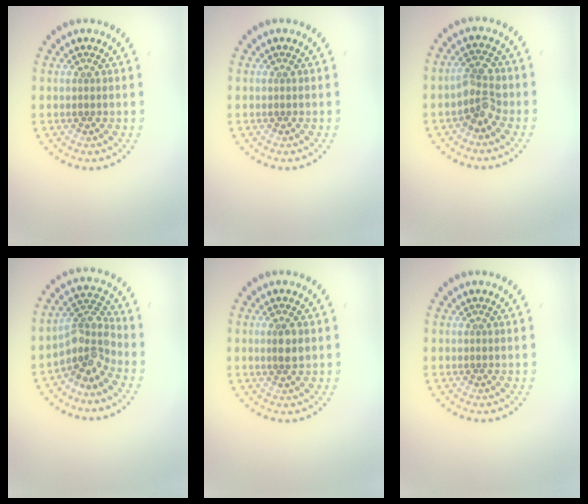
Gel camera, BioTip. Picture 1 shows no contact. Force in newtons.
{"total": 0.0}
{"total": 2.8, "press": 2.8, "slide": 0.7}
{"total": 3.9, "press": 2.9, "slide": 2.6}
{"total": 1.8, "press": 1.7, "slide": 0.7}
{"total": 0.0}